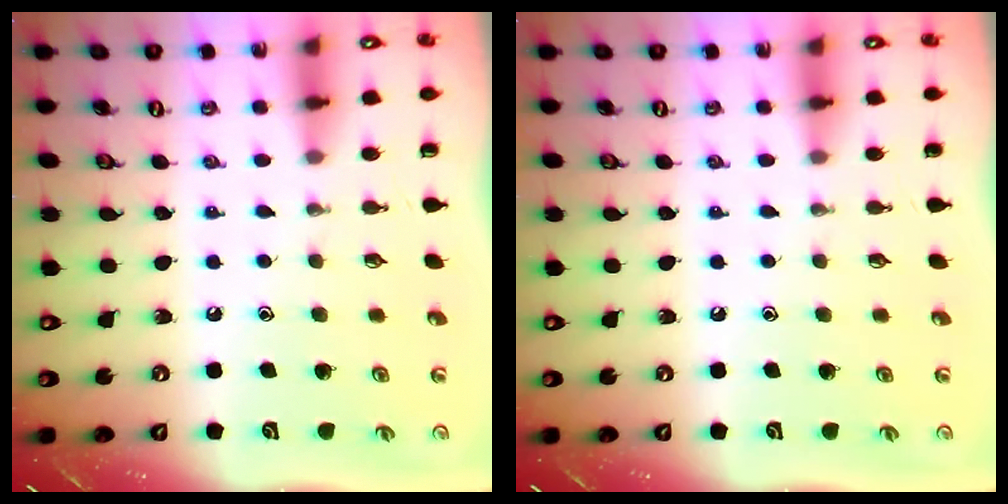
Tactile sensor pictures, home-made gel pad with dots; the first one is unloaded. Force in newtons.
{"total": 0.0}